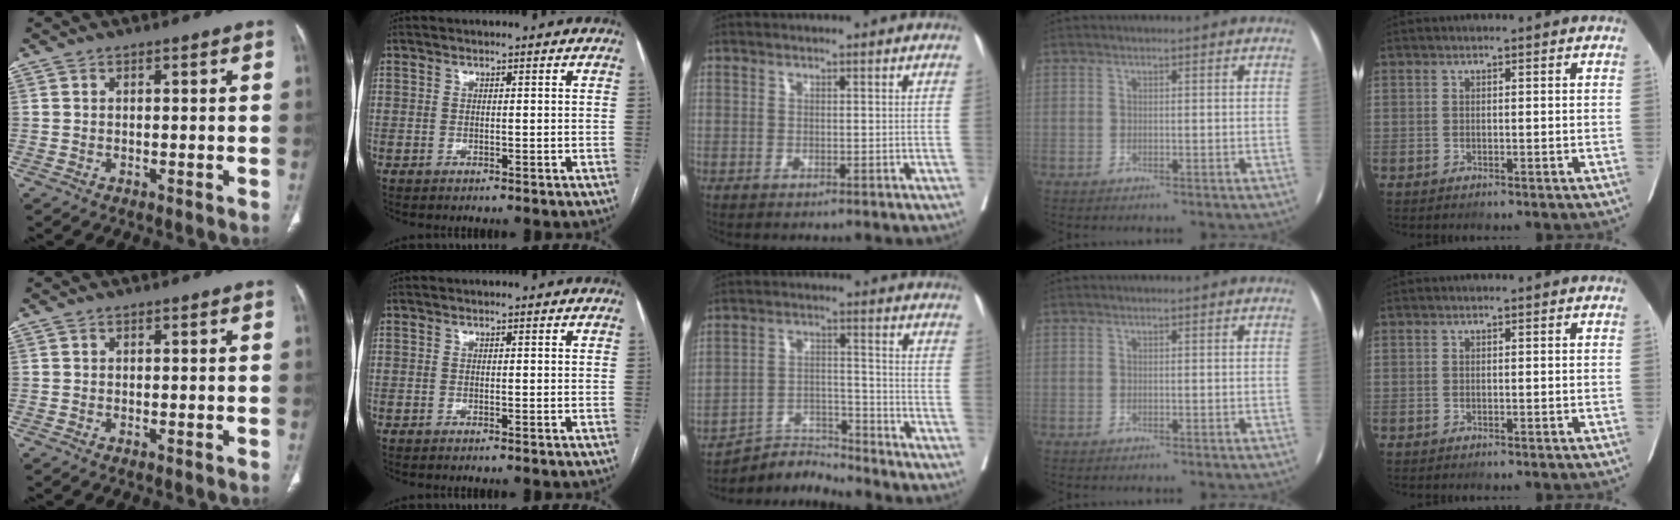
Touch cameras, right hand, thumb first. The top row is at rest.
{"middle": {"total": 3.9, "force": [-3.3, -0.9, -1.8], "torque": [0.032, 0.010, -0.059]}}